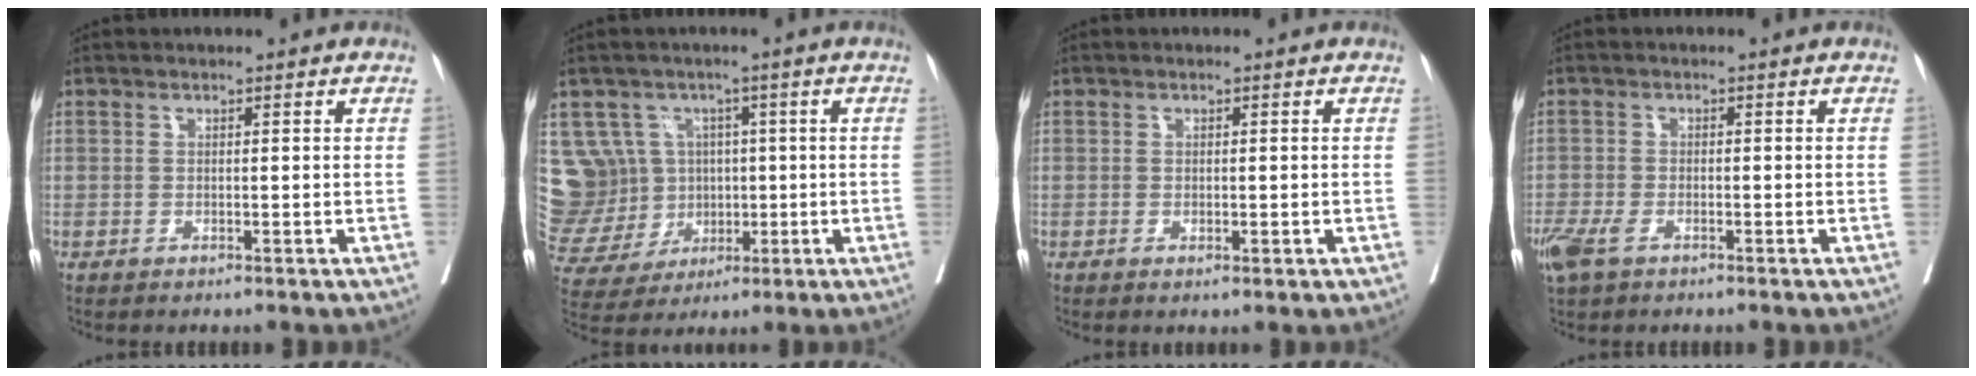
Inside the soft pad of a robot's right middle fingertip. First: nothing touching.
{"total": 11.3, "force": [1.8, 11.0, 1.7], "torque": [-0.056, 0.047, 0.061]}
{"total": 1.2, "force": [-0.3, 0.4, 1.0], "torque": [-0.018, -0.003, -0.001]}
{"total": 4.7, "force": [-3.1, 2.1, 2.9], "torque": [-0.062, -0.008, -0.056]}